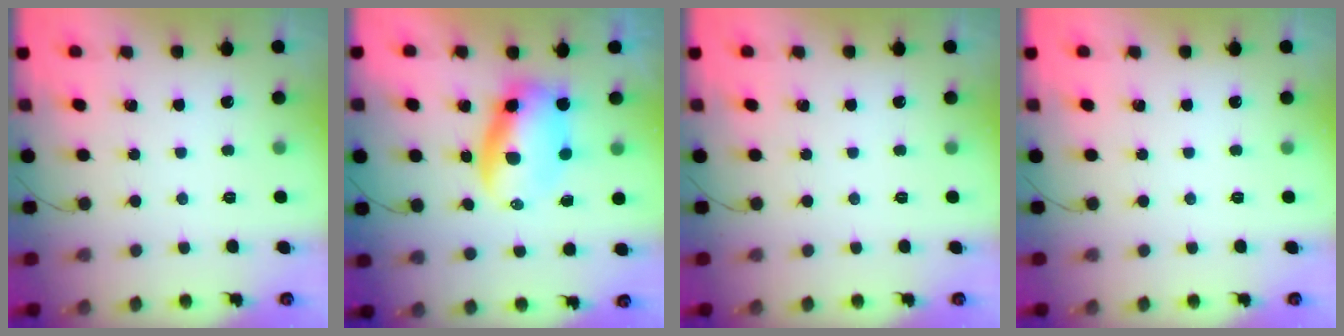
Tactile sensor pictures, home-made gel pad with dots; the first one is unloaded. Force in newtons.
{"total": 8.0, "press": 7.7, "slide": 2.2}
{"total": 0.0}
{"total": 0.0}